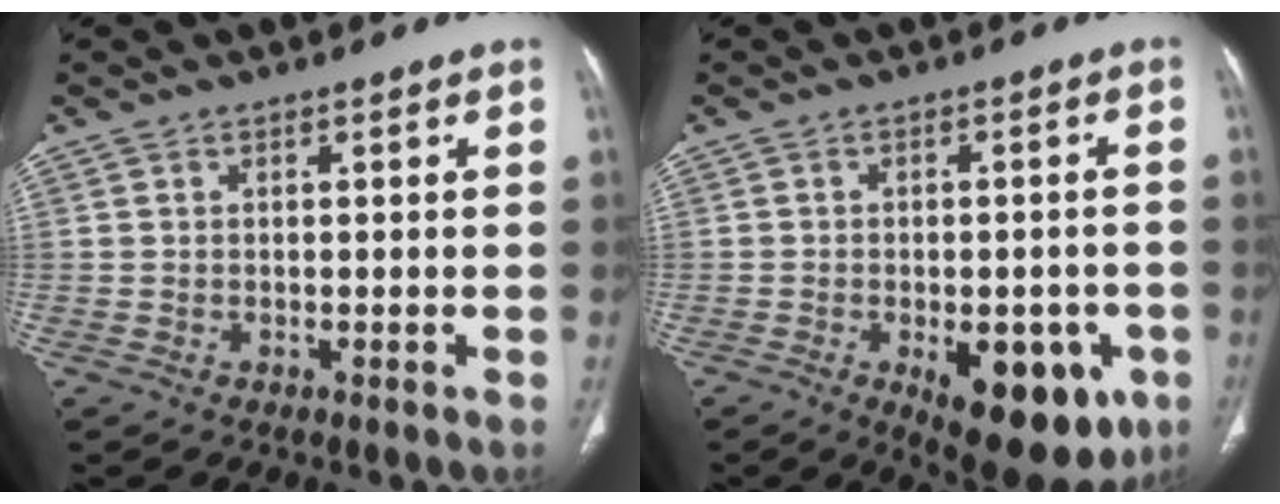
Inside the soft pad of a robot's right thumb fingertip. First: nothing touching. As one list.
[{"total": 15.8, "force": [-6.5, 7.8, 12.1], "torque": [-0.117, 0.011, -0.069]}]